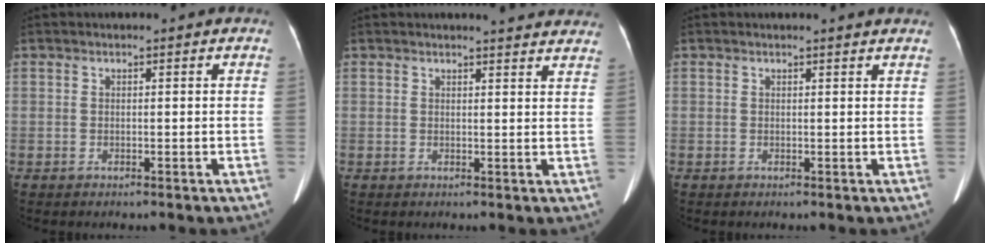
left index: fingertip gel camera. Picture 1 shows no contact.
{"total": 8.3, "force": [7.9, 0.7, 2.5], "torque": [-0.022, -0.011, 0.068]}
{"total": 2.0, "force": [2.0, -0.1, 0.4], "torque": [-0.012, 0.003, 0.016]}